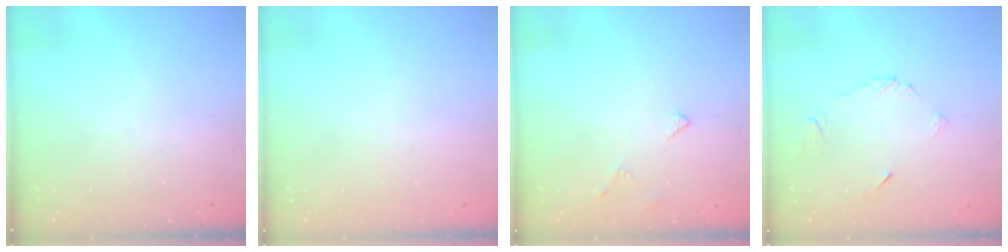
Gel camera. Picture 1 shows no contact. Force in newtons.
{"total": 1.9, "press": 1.9, "slide": 0.1}
{"total": 3.0, "press": 3.0, "slide": 0.6}
{"total": 4.9, "press": 4.8, "slide": 0.6}